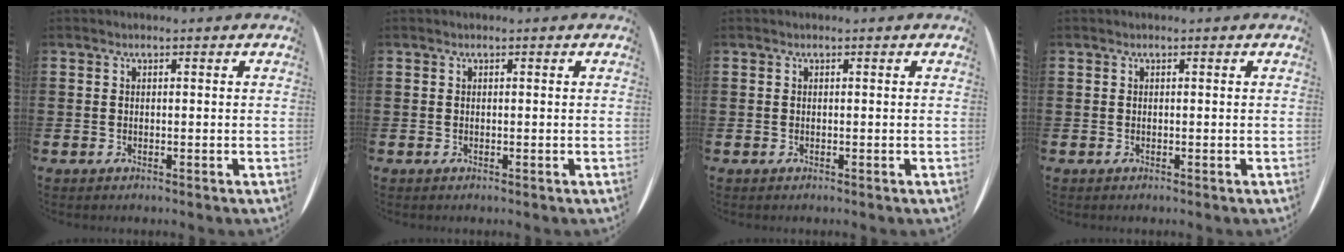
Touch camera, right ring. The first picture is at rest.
{"total": 0.0}
{"total": 0.0}
{"total": 0.0}